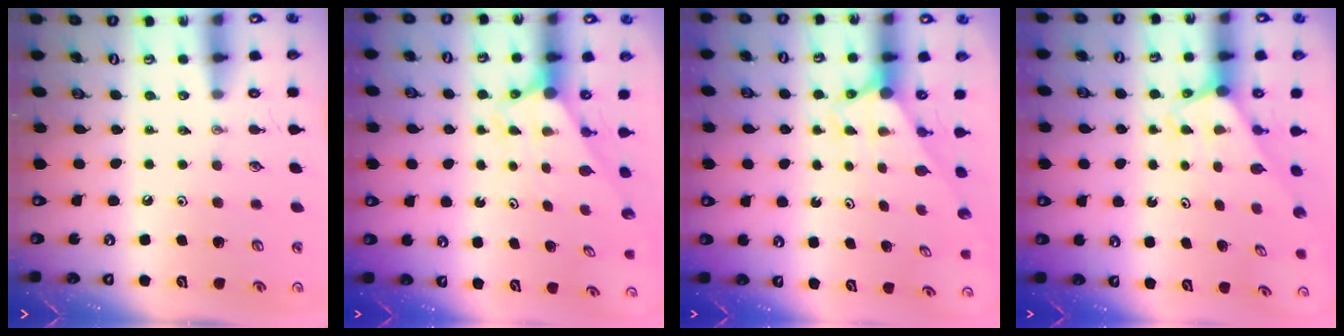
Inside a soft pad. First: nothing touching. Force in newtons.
{"total": 2.8, "press": 2.8, "slide": 0.0}
{"total": 2.9, "press": 2.9, "slide": 0.0}
{"total": 1.9, "press": 1.9, "slide": 0.1}